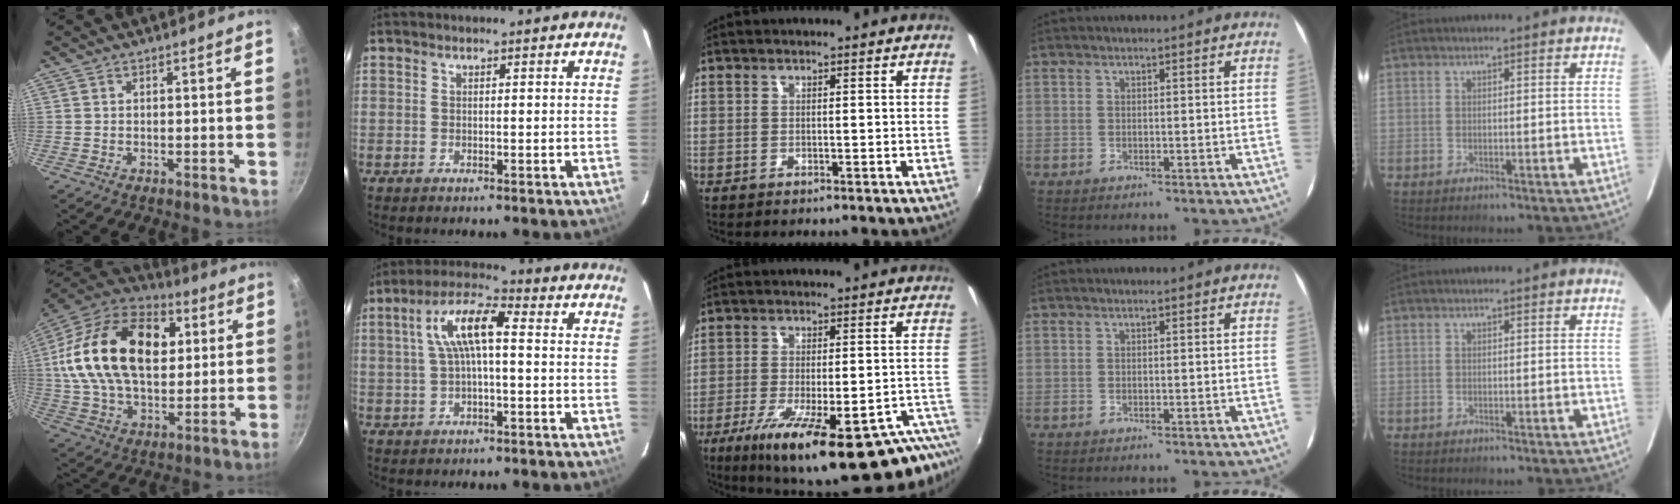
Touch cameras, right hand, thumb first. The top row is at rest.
{"thumb": {"total": 27.9, "force": [5.4, 17.5, 21.1], "torque": [-0.363, 0.016, 0.081]}, "index": {"total": 9.0, "force": [0.8, 2.7, 8.6], "torque": [-0.167, 0.024, 0.016]}, "middle": {"total": 24.9, "force": [-17.1, 4.7, 17.5], "torque": [-0.248, -0.052, -0.239]}}